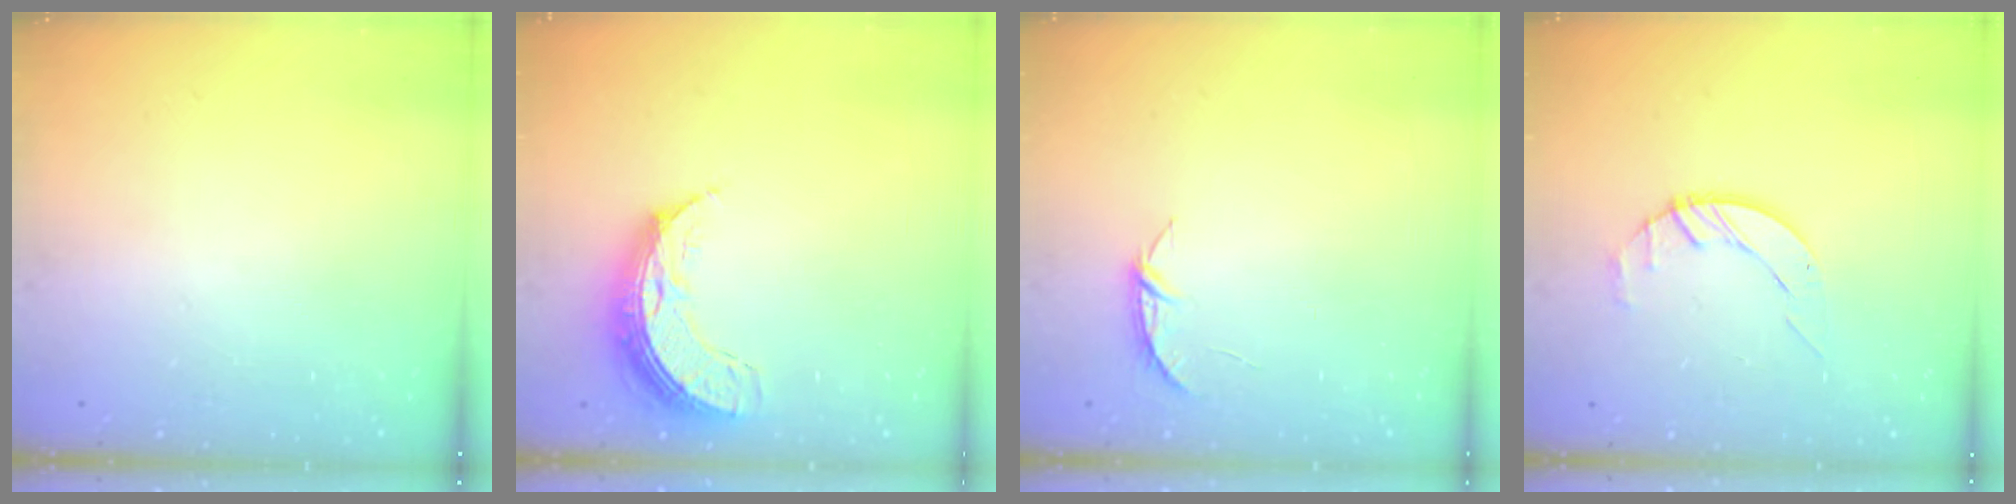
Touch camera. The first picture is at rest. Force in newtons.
{"total": 8.6, "press": 8.6, "slide": 0.7}
{"total": 4.2, "press": 4.2, "slide": 0.5}
{"total": 2.7, "press": 2.7, "slide": 0.3}